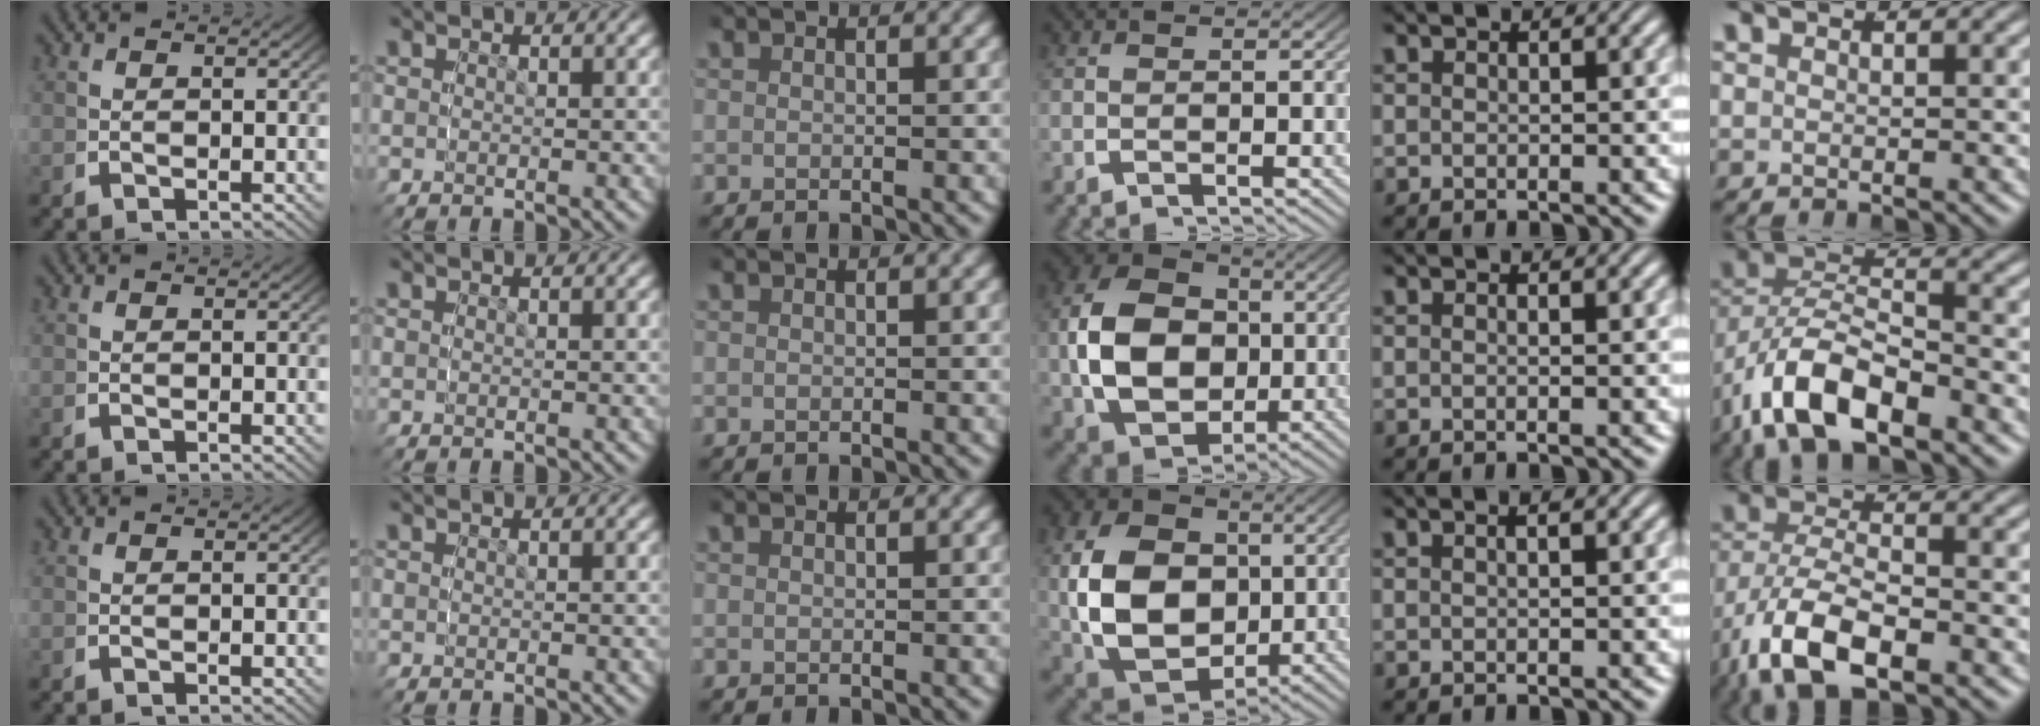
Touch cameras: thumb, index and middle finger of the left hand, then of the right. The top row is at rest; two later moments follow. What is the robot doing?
{"motion": "grasp_and_lifting", "object": "cloth"}